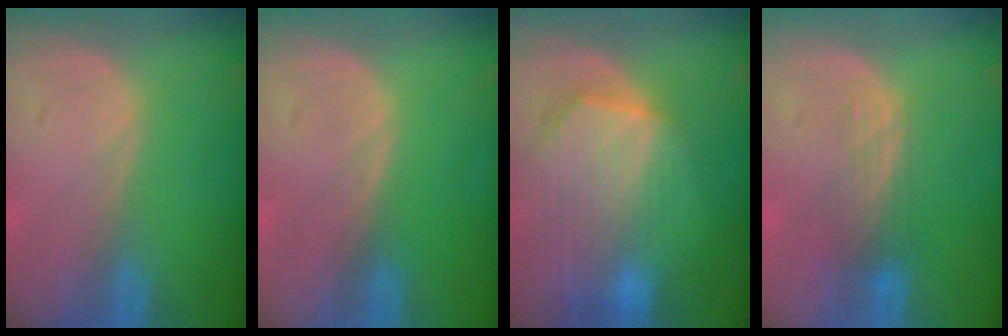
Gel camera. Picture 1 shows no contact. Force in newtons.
{"total": 0.0}
{"total": 10.3, "press": 9.0, "slide": 5.1}
{"total": 3.5, "press": 3.0, "slide": 1.9}